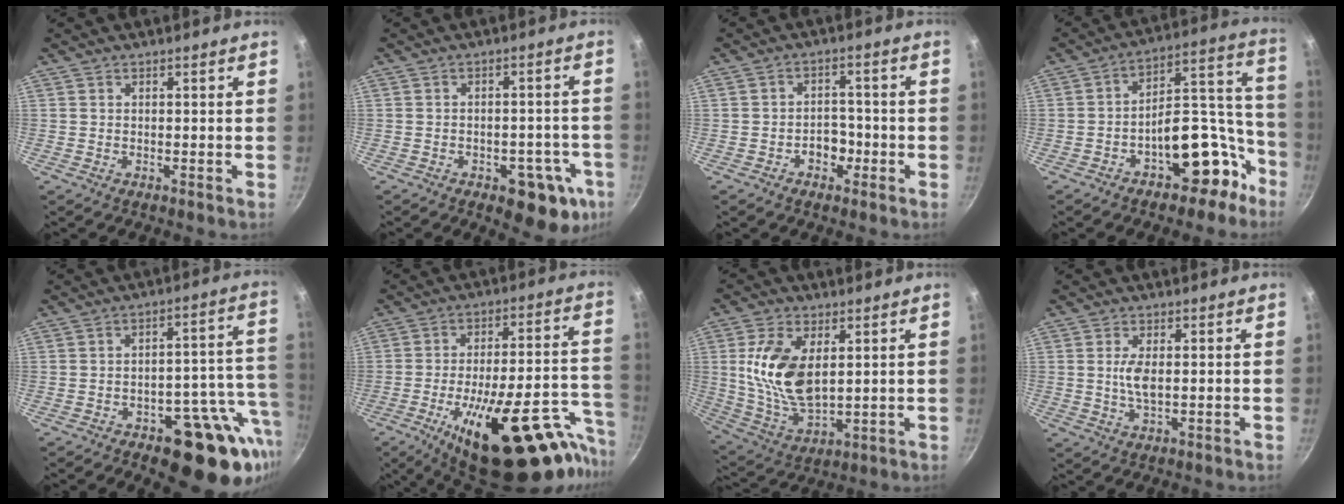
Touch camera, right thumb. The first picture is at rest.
{"total": 12.0, "force": [-5.2, 6.3, 8.7], "torque": [-0.057, 0.022, -0.060]}
{"total": 4.4, "force": [-1.9, 3.3, 2.2], "torque": [0.000, 0.021, -0.030]}
{"total": 15.4, "force": [-8.2, 8.5, 9.9], "torque": [-0.058, 0.117, -0.116]}
{"total": 18.7, "force": [-7.3, 9.3, 14.5], "torque": [-0.123, 0.036, -0.091]}
{"total": 31.3, "force": [-17.9, 10.9, 23.3], "torque": [-0.269, 0.076, -0.257]}
{"total": 14.3, "force": [2.9, 8.0, 11.5], "torque": [-0.215, -0.021, 0.065]}
{"total": 3.9, "force": [0.3, 1.6, 3.5], "torque": [-0.075, -0.001, 0.005]}